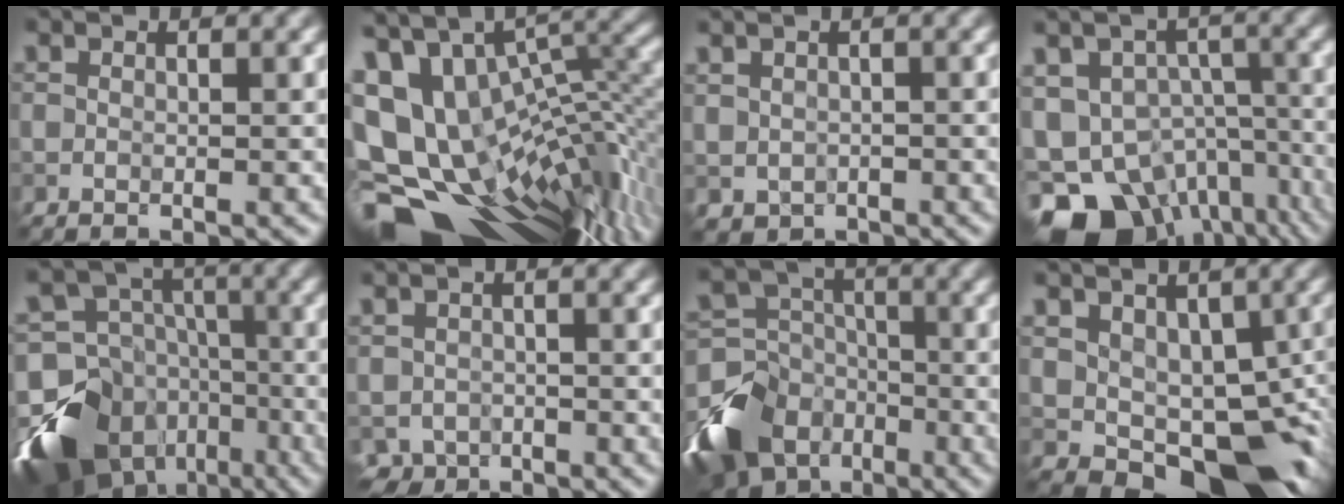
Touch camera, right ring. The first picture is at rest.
{"total": 16.7, "force": [-2.1, 10.1, 13.1], "torque": [-0.219, 0.010, 0.022]}
{"total": 1.8, "force": [0.0, 1.5, 0.9], "torque": [-0.013, -0.010, 0.005]}
{"total": 15.0, "force": [-8.4, 9.5, 8.0], "torque": [-0.159, -0.039, -0.091]}
{"total": 15.0, "force": [-8.2, 11.1, 5.9], "torque": [-0.151, -0.031, -0.108]}
{"total": 2.5, "force": [-1.5, 1.9, 0.6], "torque": [0.000, -0.010, -0.027]}
{"total": 10.3, "force": [-6.2, 7.0, 4.4], "torque": [-0.096, -0.006, -0.118]}
{"total": 9.2, "force": [-1.4, 5.8, 6.9], "torque": [-0.079, -0.016, -0.015]}